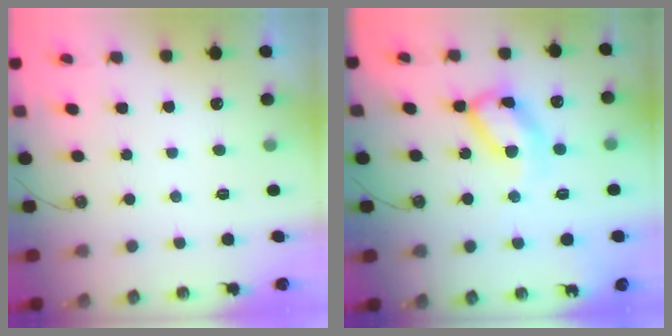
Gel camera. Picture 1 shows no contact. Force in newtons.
{"total": 15.3, "press": 15.2, "slide": 1.3}